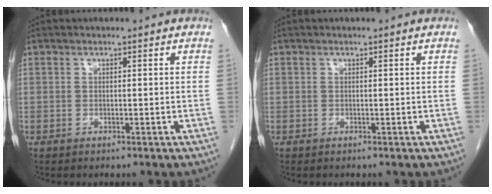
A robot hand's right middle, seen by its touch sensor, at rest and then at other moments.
{"total": 0.0}